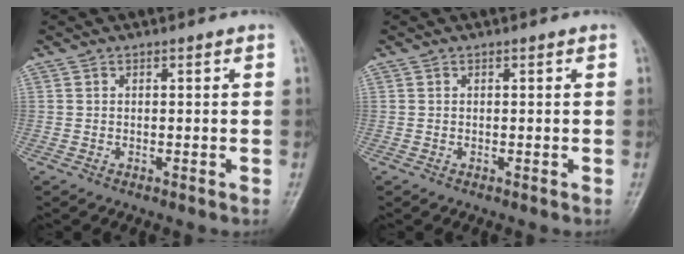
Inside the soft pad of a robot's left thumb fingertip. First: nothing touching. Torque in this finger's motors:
{"motor_torque": [-0.10, -0.08, 0.01, 0.00, 0.00]}